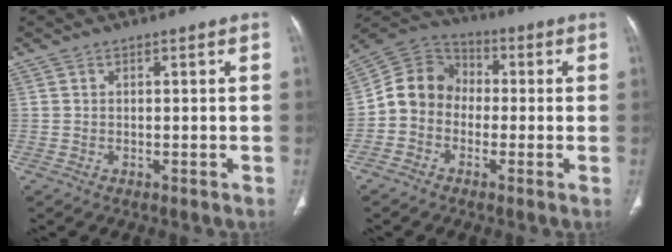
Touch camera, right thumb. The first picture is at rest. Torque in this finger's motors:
{"motor_torque": [-0.13, 0.48, 0.58, -0.78, 0.06]}